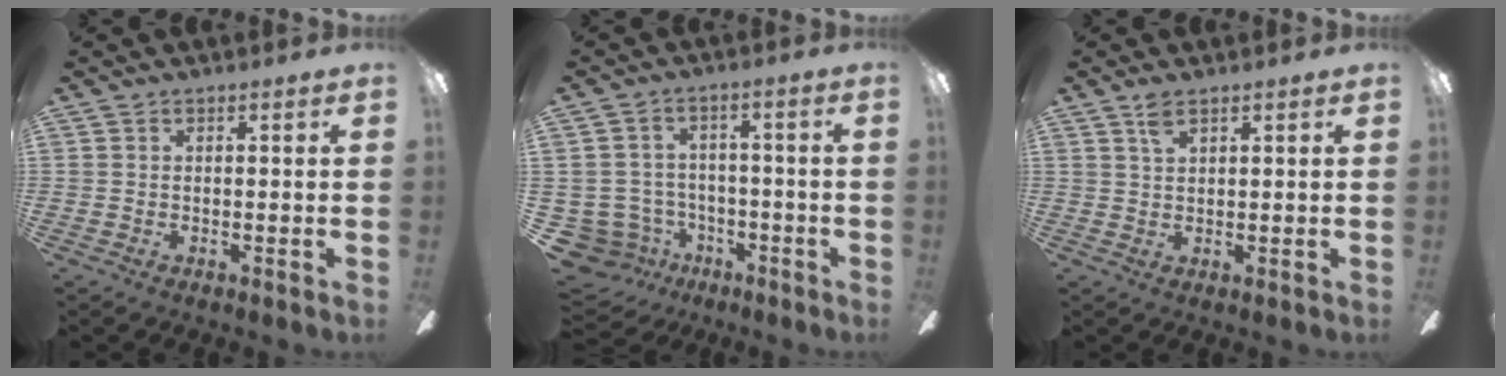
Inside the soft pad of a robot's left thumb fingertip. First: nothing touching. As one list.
[{"total": 8.1, "force": [-3.6, 7.0, 2.0], "torque": [-0.078, 0.019, -0.061]}, {"total": 2.8, "force": [1.8, 1.0, 1.9], "torque": [-0.044, 0.002, 0.033]}]